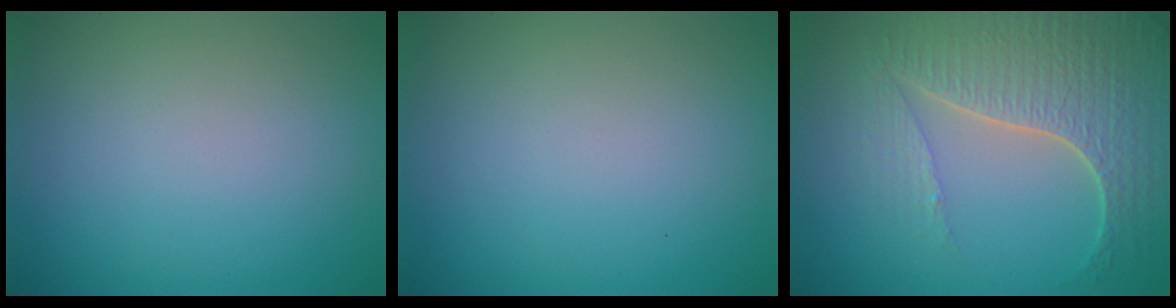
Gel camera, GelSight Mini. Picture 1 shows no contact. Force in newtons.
{"total": 0.0}
{"total": 6.4, "press": 5.0, "slide": 4.0}